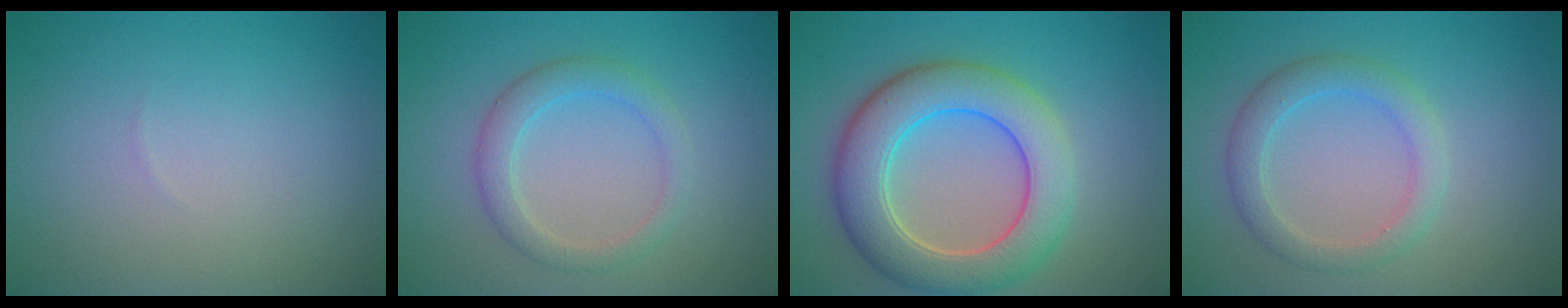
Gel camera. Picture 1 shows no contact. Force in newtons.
{"total": 2.8, "press": 2.8, "slide": 0.1}
{"total": 7.8, "press": 7.8, "slide": 0.3}
{"total": 3.0, "press": 2.9, "slide": 0.3}